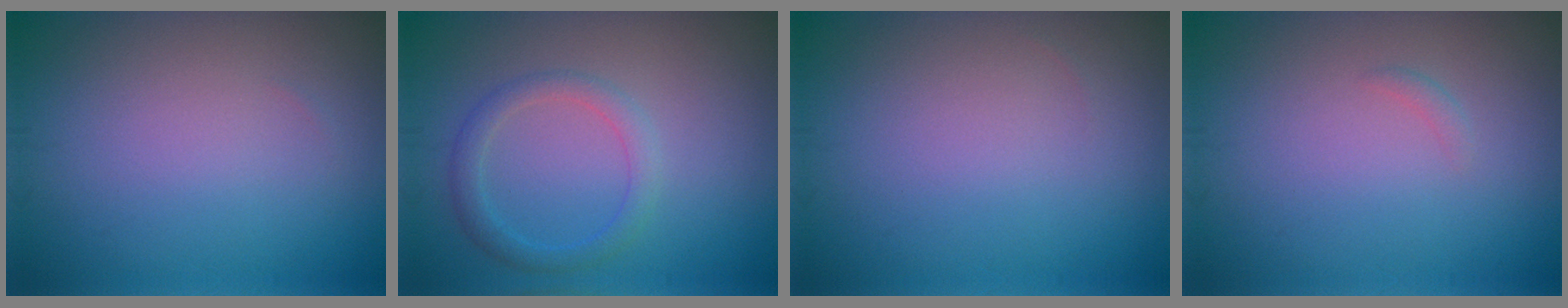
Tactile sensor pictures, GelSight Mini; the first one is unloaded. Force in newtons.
{"total": 2.2, "press": 2.2, "slide": 0.1}
{"total": 0.0}
{"total": 0.5, "press": 0.5, "slide": 0.1}